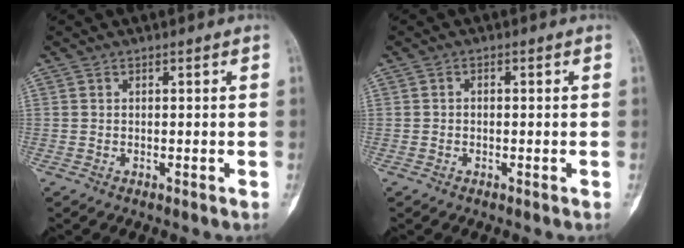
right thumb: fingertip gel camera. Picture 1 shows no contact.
{"total": 0.7, "force": [-0.1, 0.5, 0.5], "torque": [-0.006, 0.002, -0.006]}